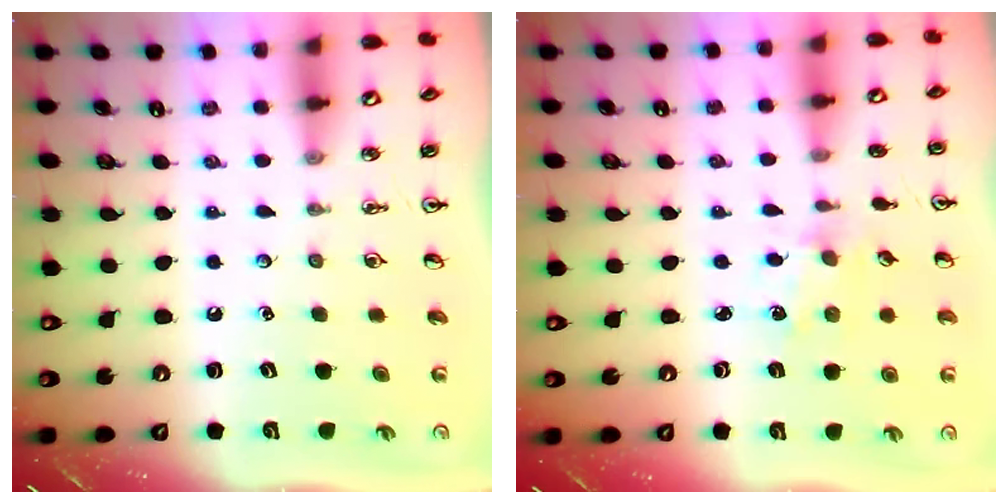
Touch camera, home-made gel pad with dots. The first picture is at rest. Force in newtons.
{"total": 1.6, "press": 1.5, "slide": 0.3}